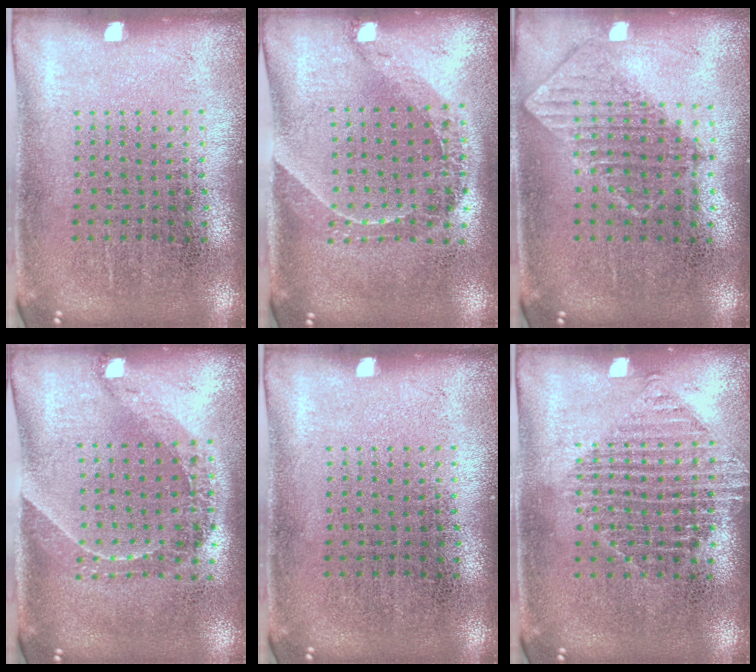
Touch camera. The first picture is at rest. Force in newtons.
{"total": 1.6, "press": 1.3, "slide": 1.0}
{"total": 0.8, "press": 0.8, "slide": 0.1}
{"total": 1.6, "press": 1.3, "slide": 1.0}
{"total": 0.0}
{"total": 1.1, "press": 1.1, "slide": 0.3}